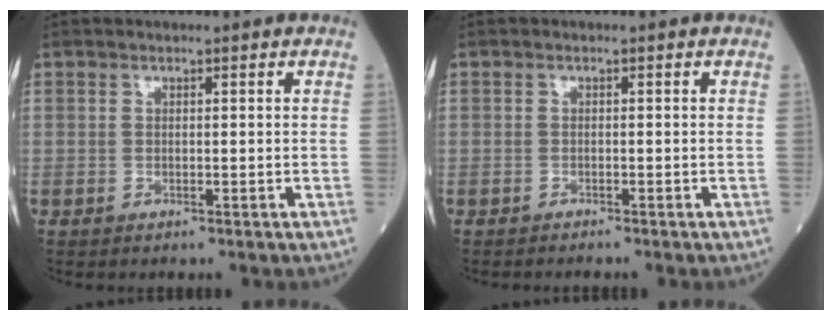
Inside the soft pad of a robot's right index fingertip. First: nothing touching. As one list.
[{"total": 0.6, "force": [-0.6, -0.1, 0.0], "torque": [-0.005, -0.002, -0.009]}]